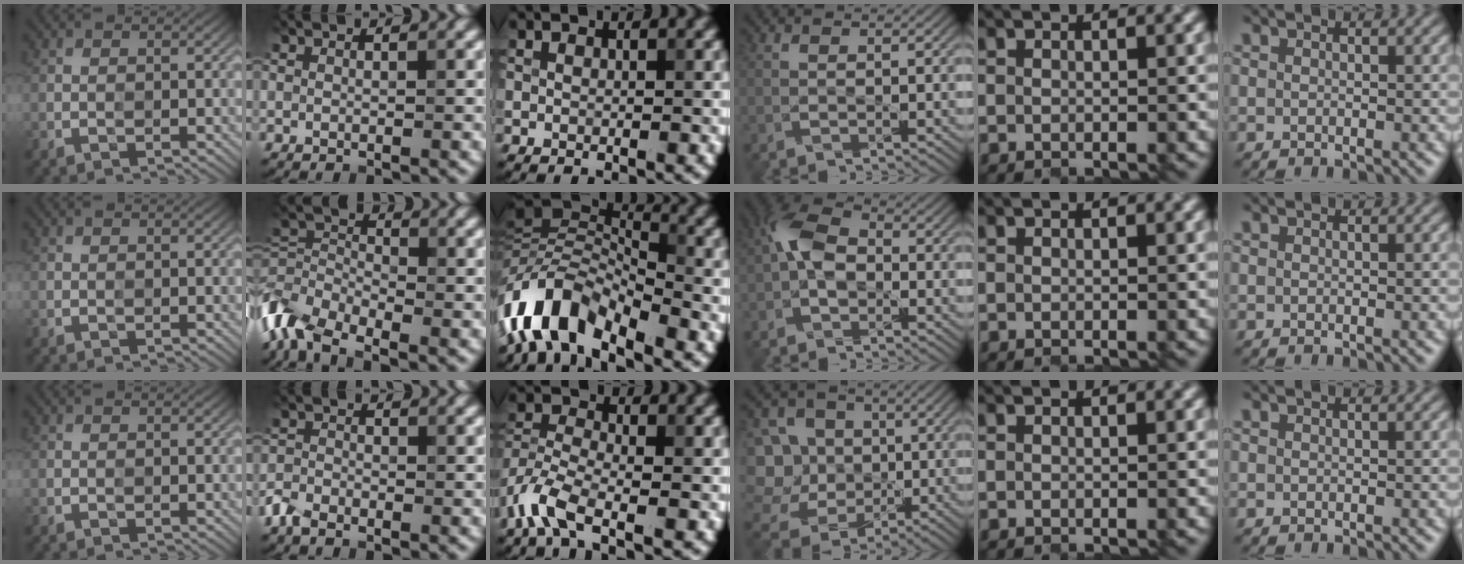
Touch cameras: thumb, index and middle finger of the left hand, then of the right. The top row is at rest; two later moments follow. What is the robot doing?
{"motion": "open", "object": "laptop"}